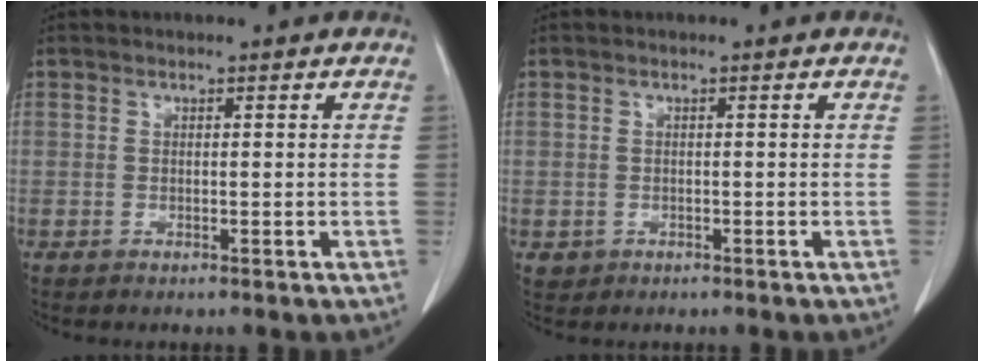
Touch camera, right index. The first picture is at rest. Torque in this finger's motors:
{"motor_torque": [-0.31, 0.06, -0.76, -0.21]}